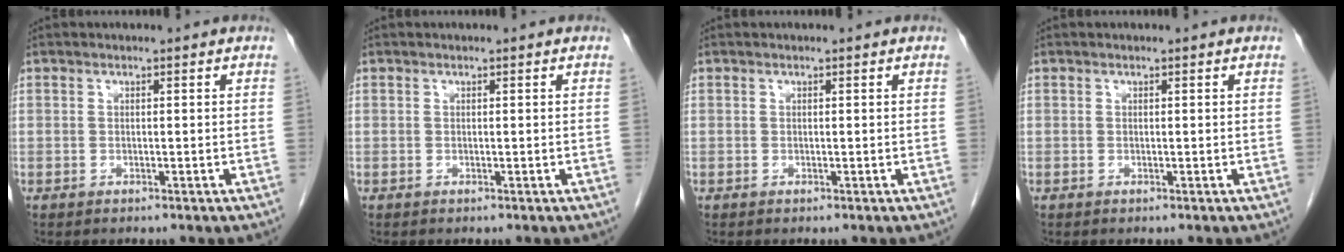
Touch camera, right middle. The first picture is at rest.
{"total": 0.0}
{"total": 0.0}
{"total": 0.0}